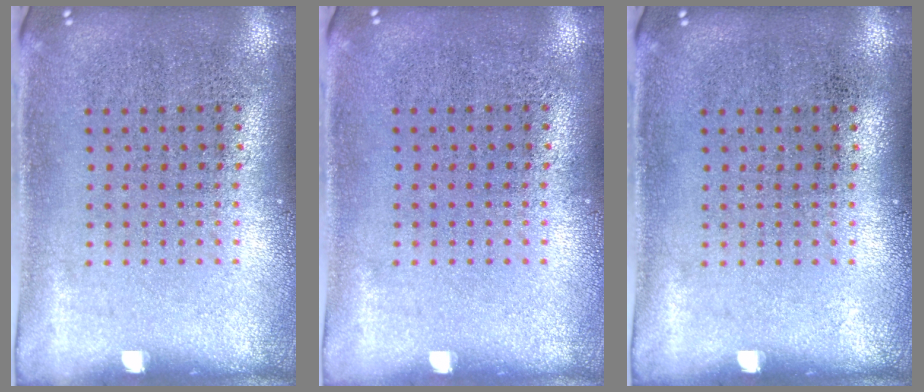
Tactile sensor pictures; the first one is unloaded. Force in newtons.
{"total": 0.0}
{"total": 0.0}